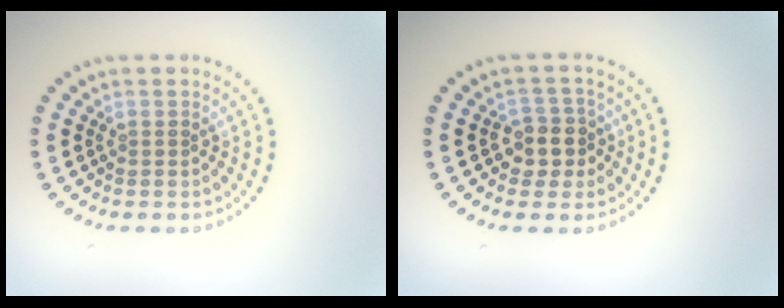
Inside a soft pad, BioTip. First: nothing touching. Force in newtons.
{"total": 2.8, "press": 2.5, "slide": 1.3}